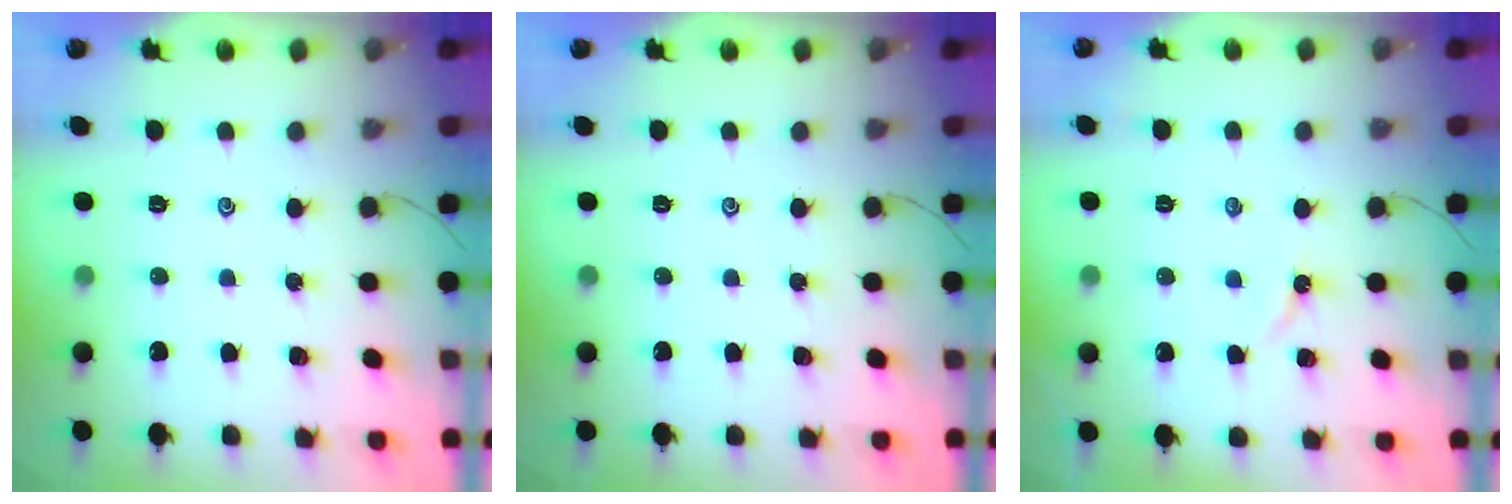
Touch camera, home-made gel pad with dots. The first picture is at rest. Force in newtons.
{"total": 0.0}
{"total": 2.8, "press": 2.7, "slide": 0.4}